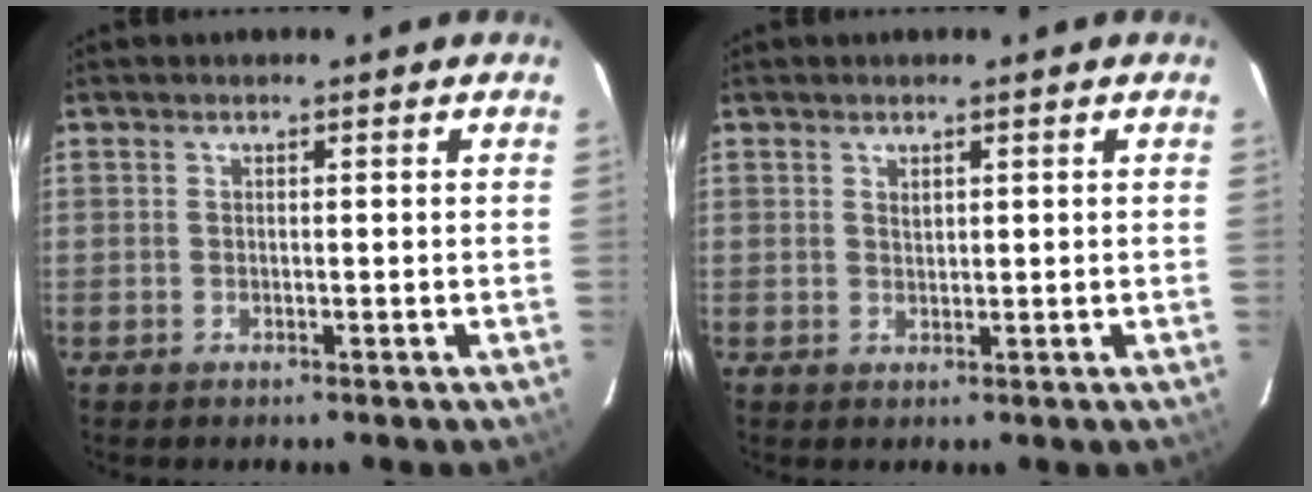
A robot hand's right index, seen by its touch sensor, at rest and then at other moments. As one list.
[{"total": 1.0, "force": [0.5, 0.6, 0.6], "torque": [-0.008, 0.003, 0.011]}]